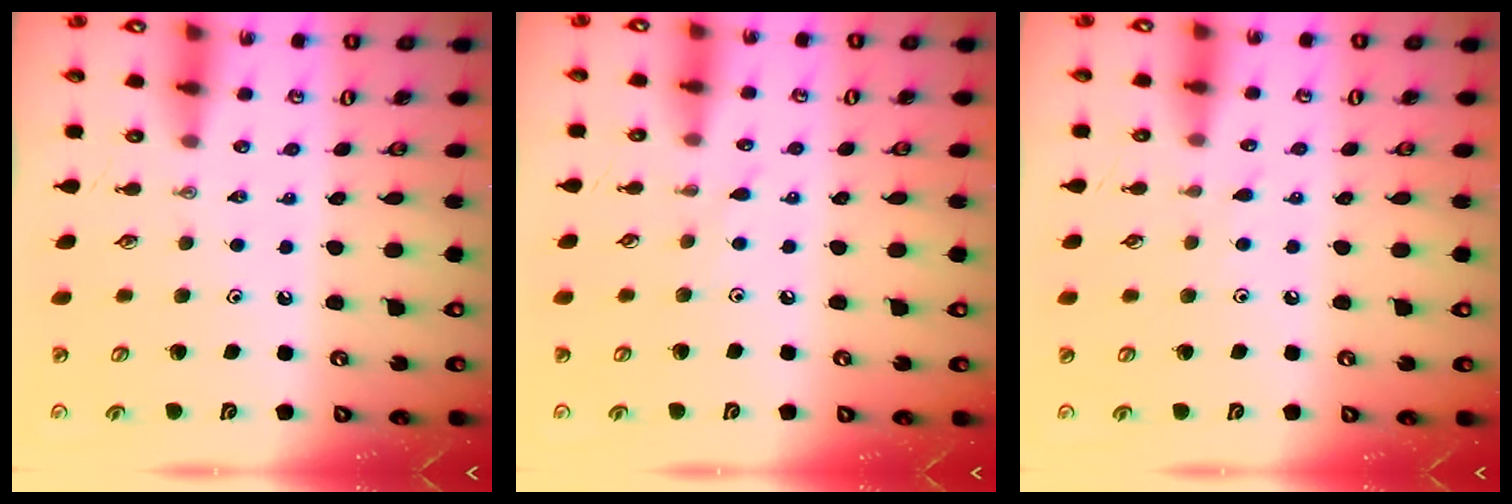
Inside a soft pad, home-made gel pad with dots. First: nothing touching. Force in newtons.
{"total": 3.7, "press": 3.6, "slide": 0.6}
{"total": 3.8, "press": 3.7, "slide": 0.4}